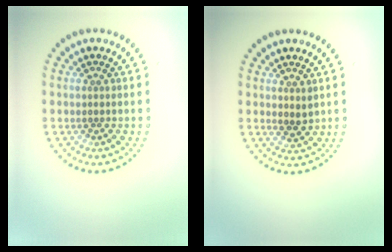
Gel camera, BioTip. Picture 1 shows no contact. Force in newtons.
{"total": 1.3, "press": 1.0, "slide": 0.7}